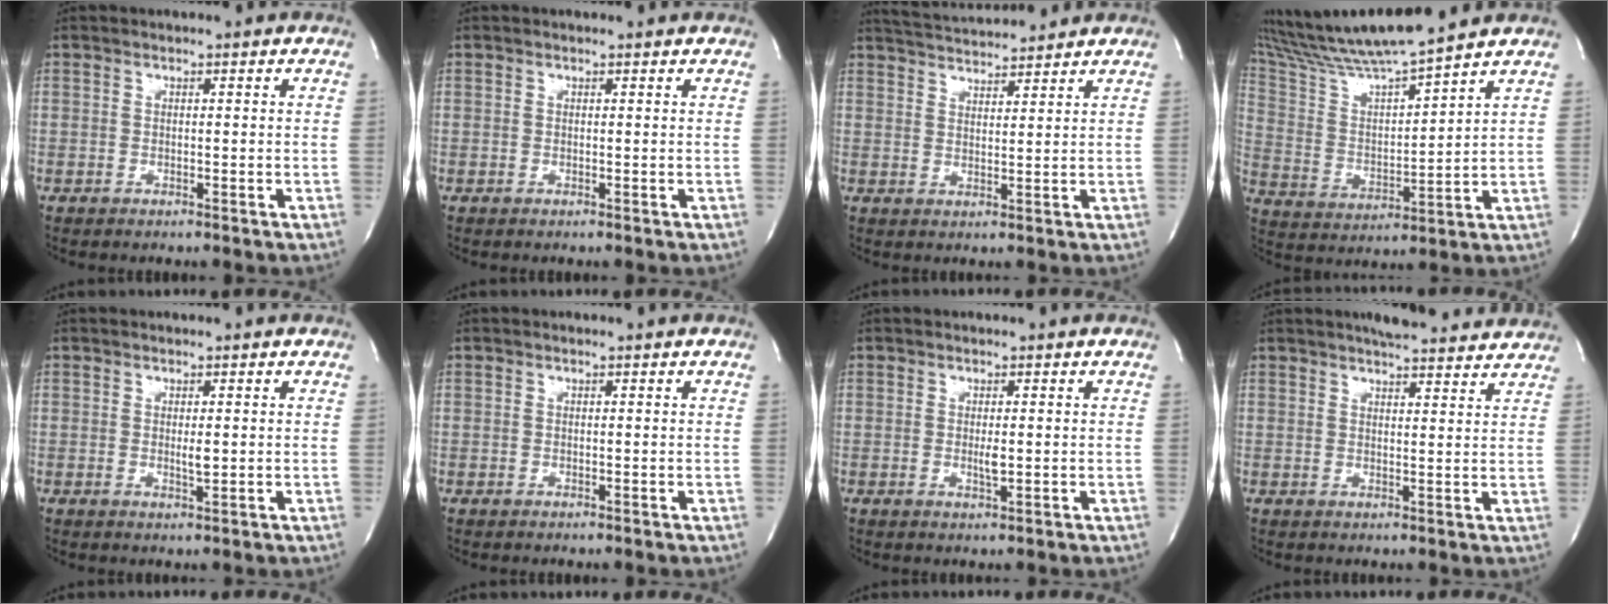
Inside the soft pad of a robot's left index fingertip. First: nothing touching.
{"total": 0.0}
{"total": 8.7, "force": [8.3, 0.7, 2.3], "torque": [-0.048, 0.020, 0.135]}
{"total": 14.2, "force": [13.1, -1.2, 5.4], "torque": [-0.114, 0.001, 0.244]}
{"total": 1.5, "force": [0.3, 0.3, 1.4], "torque": [-0.025, -0.004, 0.006]}
{"total": 0.0}
{"total": 1.5, "force": [0.2, 0.2, 1.4], "torque": [-0.028, -0.004, 0.005]}
{"total": 10.8, "force": [9.8, 1.9, 4.0], "torque": [-0.053, 0.005, 0.114]}